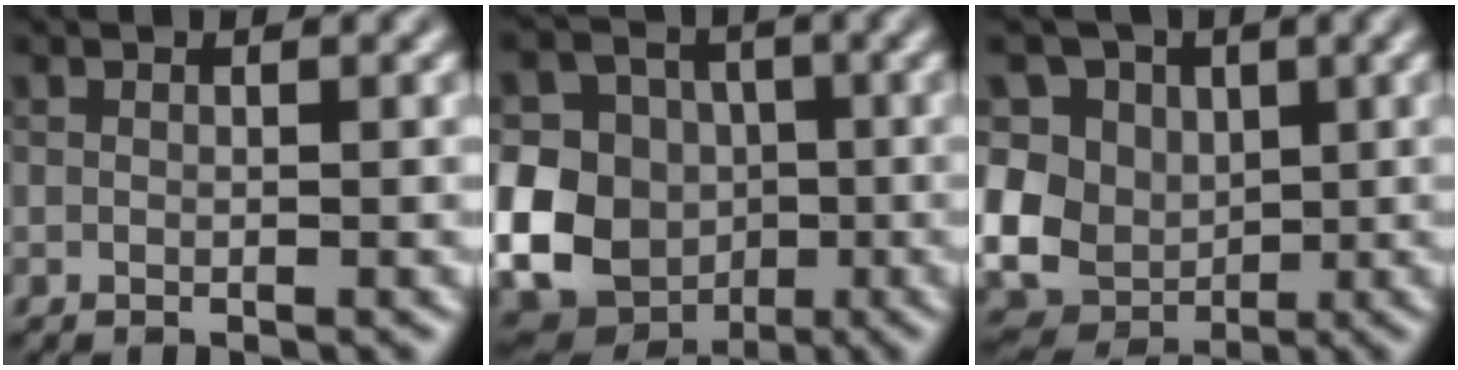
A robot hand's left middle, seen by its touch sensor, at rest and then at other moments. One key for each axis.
{"total": 19.6, "fx": -4.5, "fy": 17.8, "fz": 6.9, "tx": -0.153, "ty": -0.021, "tz": -0.100}
{"total": 13.4, "fx": 2.0, "fy": 11.9, "fz": 5.9, "tx": -0.135, "ty": 0.033, "tz": 0.011}